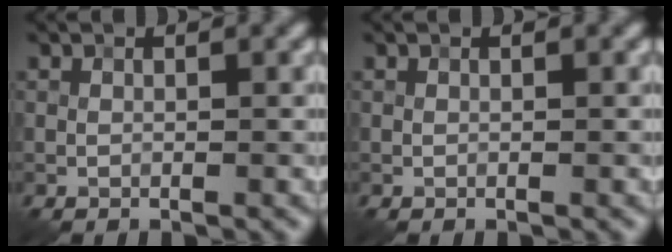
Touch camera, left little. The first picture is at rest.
{"total": 0.0}